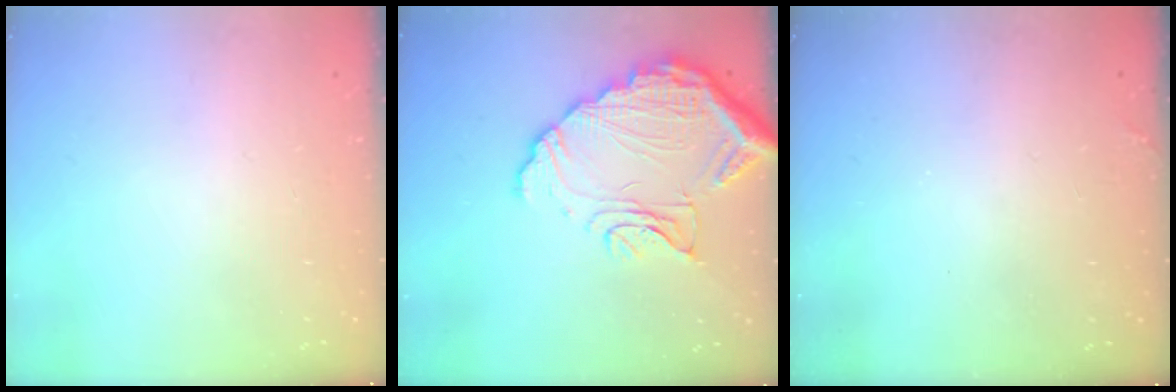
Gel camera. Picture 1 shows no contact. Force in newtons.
{"total": 15.5, "press": 15.4, "slide": 1.2}
{"total": 5.0, "press": 5.0, "slide": 0.0}